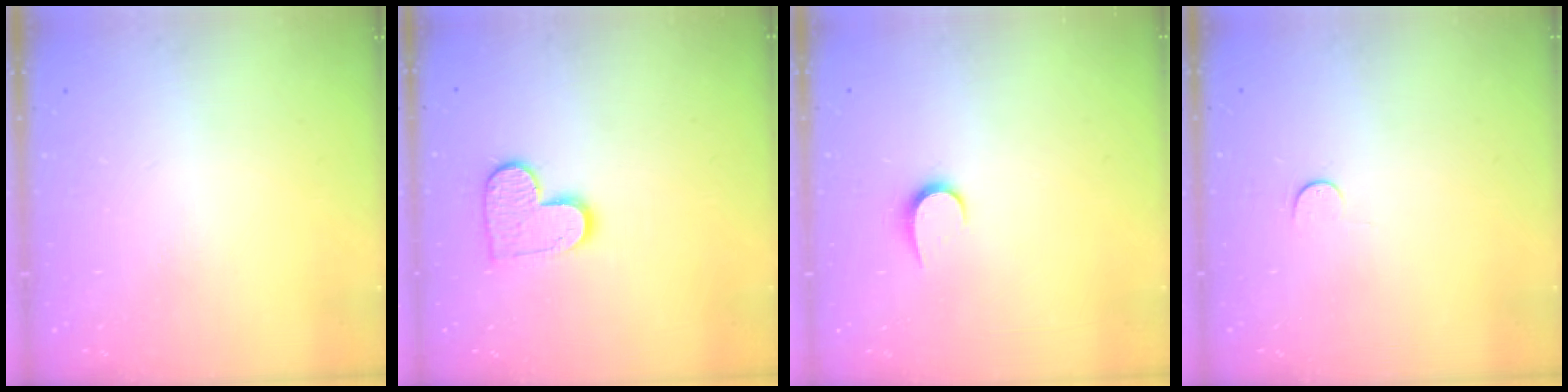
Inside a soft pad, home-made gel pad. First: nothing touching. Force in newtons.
{"total": 9.6, "press": 9.6, "slide": 0.6}
{"total": 5.7, "press": 5.7, "slide": 0.6}
{"total": 2.8, "press": 2.8, "slide": 0.4}